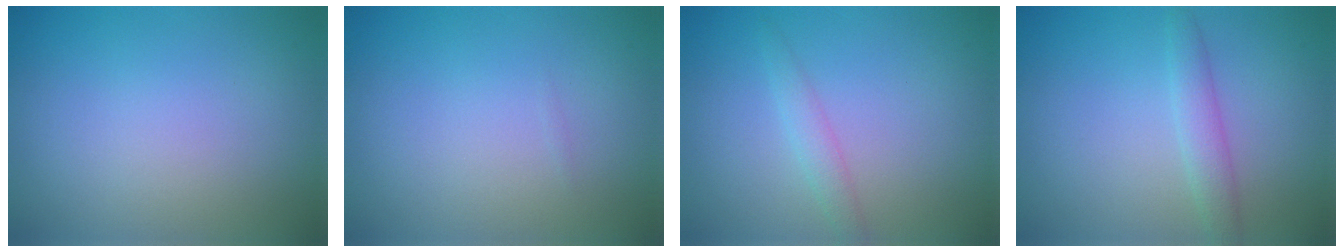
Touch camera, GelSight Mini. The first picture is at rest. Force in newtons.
{"total": 0.0}
{"total": 1.5, "press": 1.5, "slide": 0.0}
{"total": 2.1, "press": 2.1, "slide": 0.1}